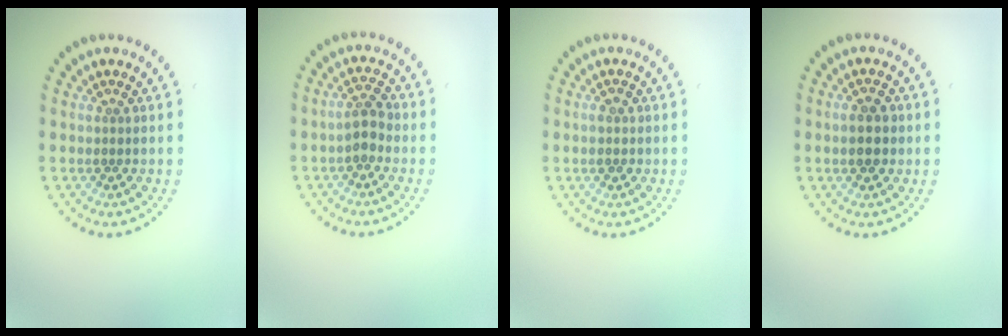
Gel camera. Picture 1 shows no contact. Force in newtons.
{"total": 2.4, "press": 2.3, "slide": 0.5}
{"total": 0.9, "press": 0.9, "slide": 0.1}
{"total": 2.6, "press": 2.6, "slide": 0.2}